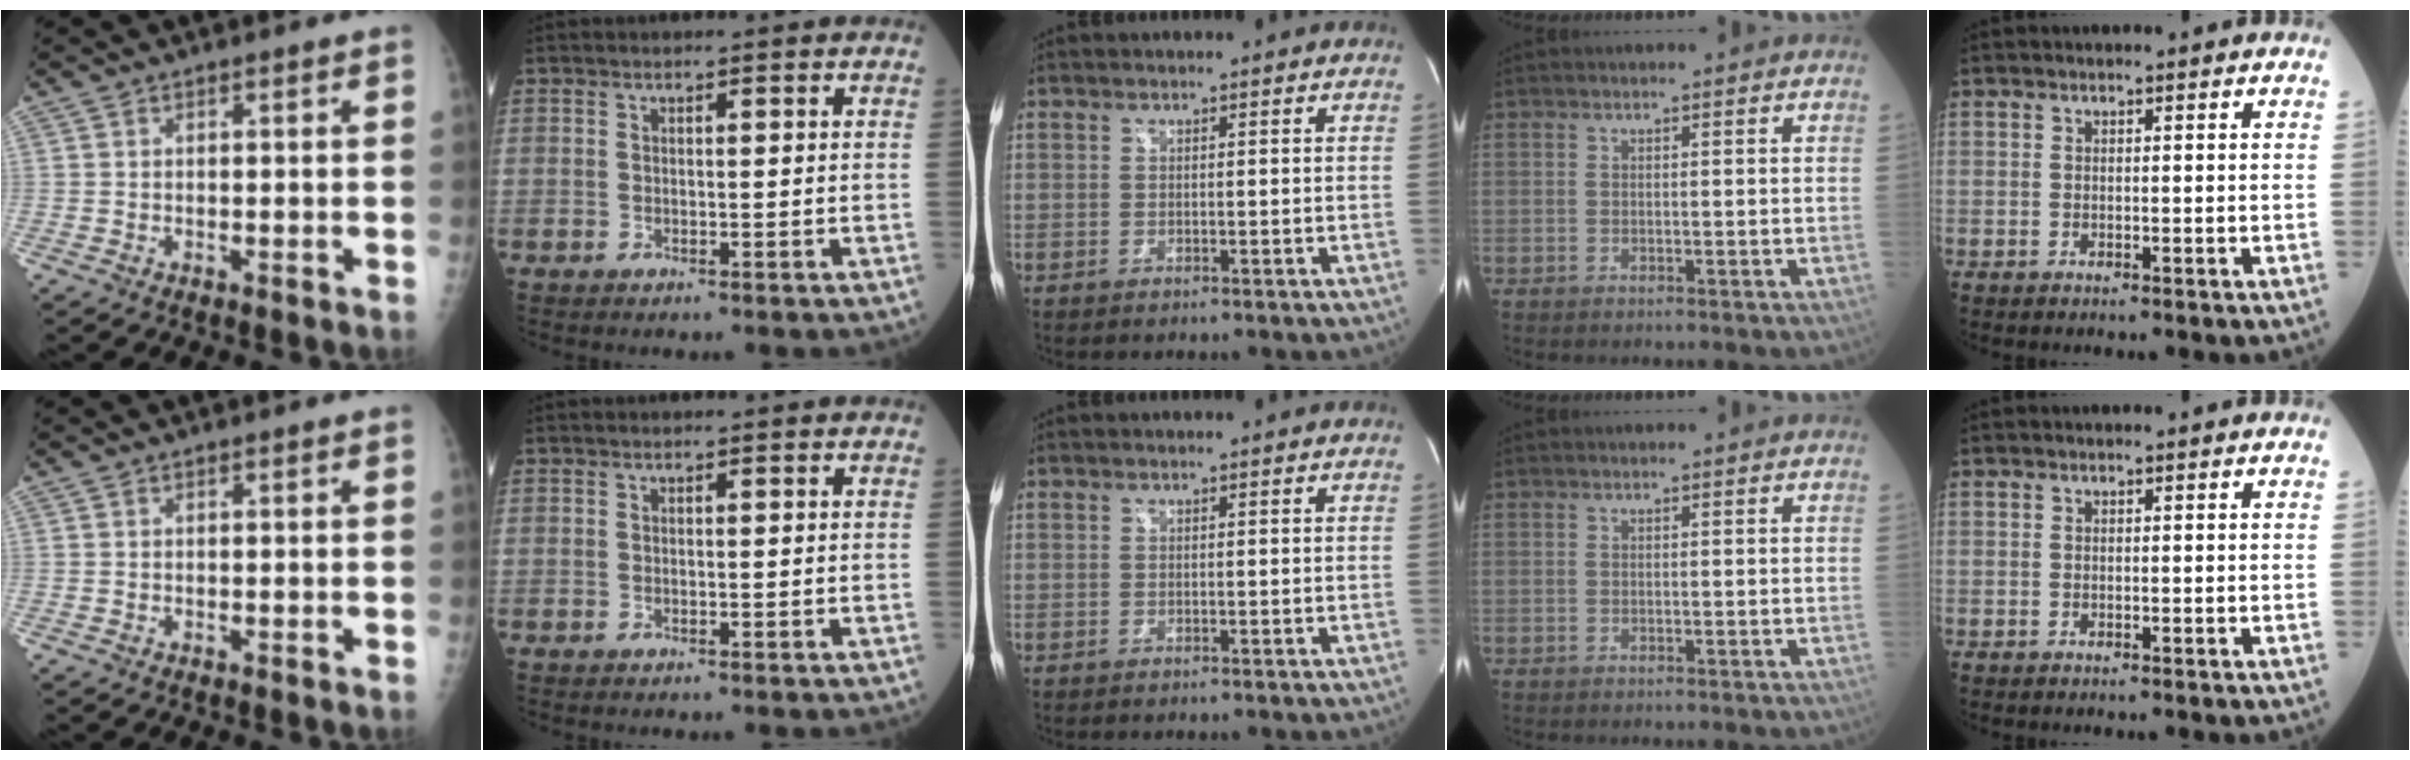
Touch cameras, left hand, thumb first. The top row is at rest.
{}